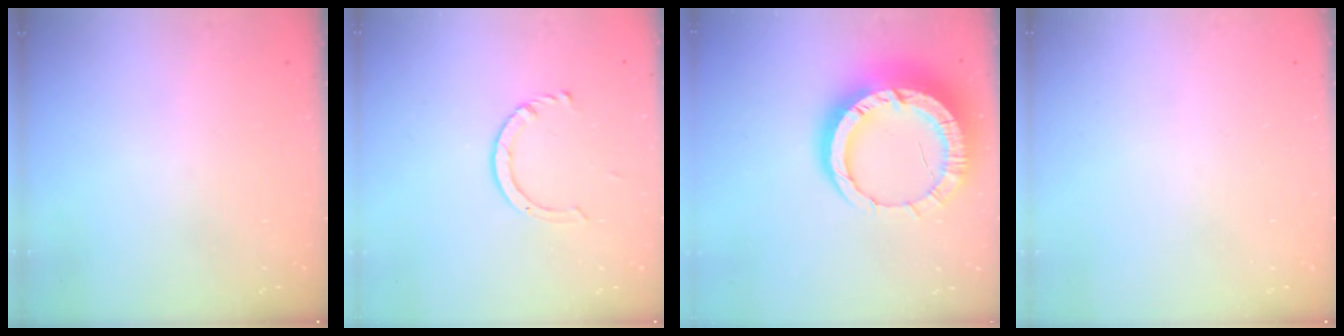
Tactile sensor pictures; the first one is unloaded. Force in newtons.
{"total": 4.6, "press": 4.5, "slide": 0.5}
{"total": 18.8, "press": 18.7, "slide": 1.8}
{"total": 0.0}